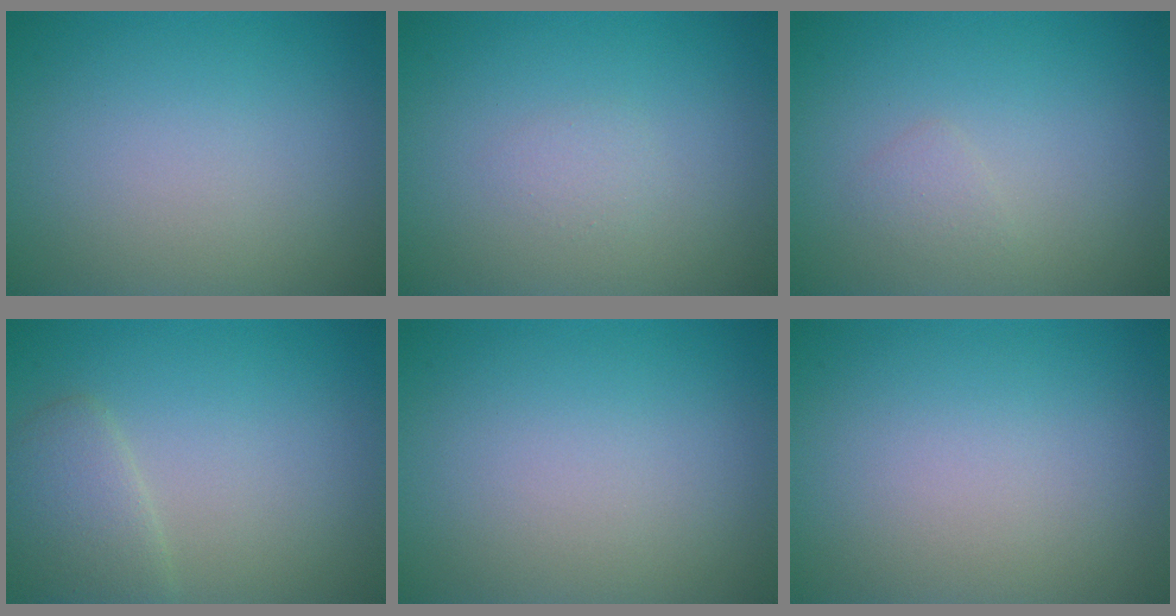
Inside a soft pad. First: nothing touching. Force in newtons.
{"total": 0.8, "press": 0.8, "slide": 0.1}
{"total": 0.9, "press": 0.9, "slide": 0.0}
{"total": 2.6, "press": 2.6, "slide": 0.2}
{"total": 0.0}
{"total": 0.0}